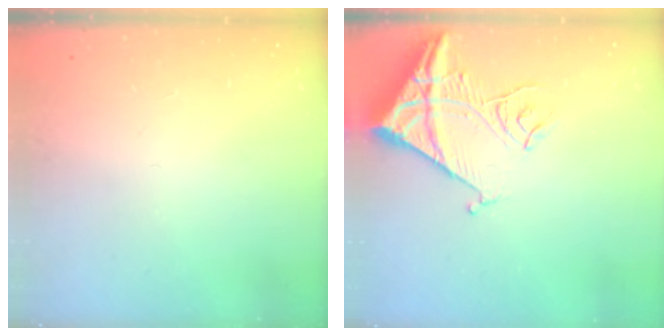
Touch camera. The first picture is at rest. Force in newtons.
{"total": 14.2, "press": 14.2, "slide": 1.2}